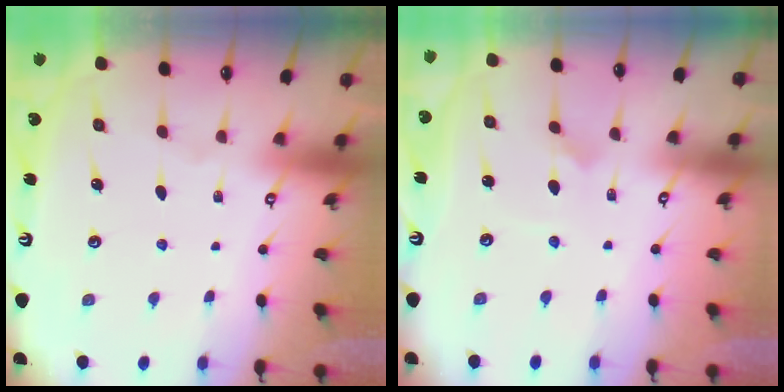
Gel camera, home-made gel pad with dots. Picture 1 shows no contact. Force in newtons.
{"total": 2.3, "press": 2.3, "slide": 0.2}